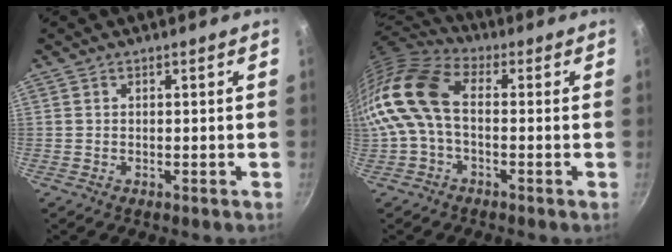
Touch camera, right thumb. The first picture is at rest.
{"total": 14.4, "force": [-0.6, 8.6, 11.5], "torque": [-0.234, 0.027, -0.030]}